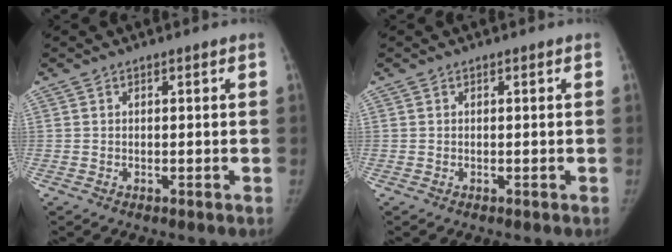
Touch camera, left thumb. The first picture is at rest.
{"total": 0.0}